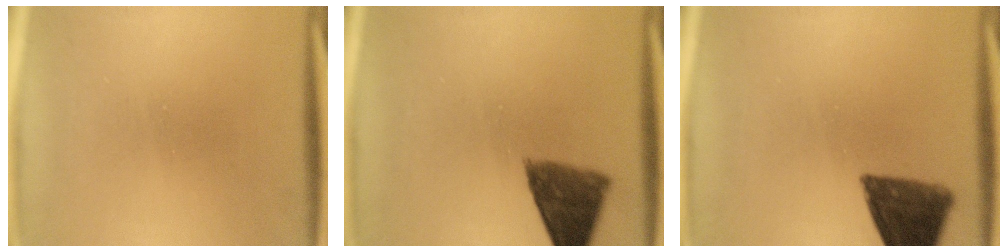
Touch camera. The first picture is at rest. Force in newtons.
{"total": 8.0}
{"total": 12.0}